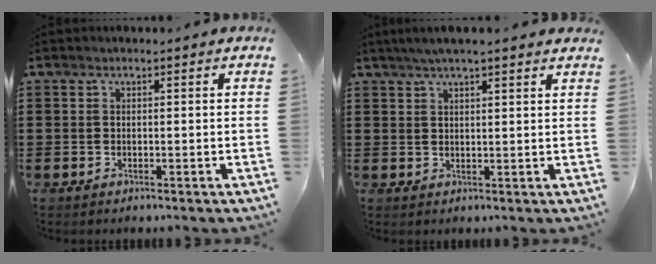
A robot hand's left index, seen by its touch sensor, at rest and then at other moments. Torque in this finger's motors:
{"motor_torque": [2.14, 0.00, 0.27, 0.09]}